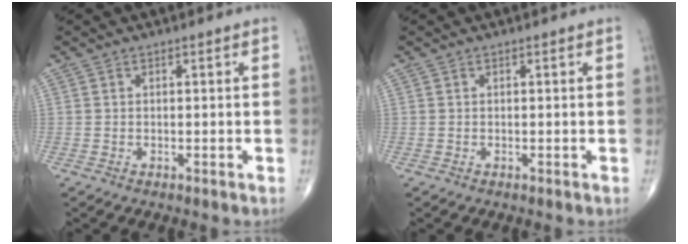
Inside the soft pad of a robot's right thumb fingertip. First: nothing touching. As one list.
[{"total": 0.0}]